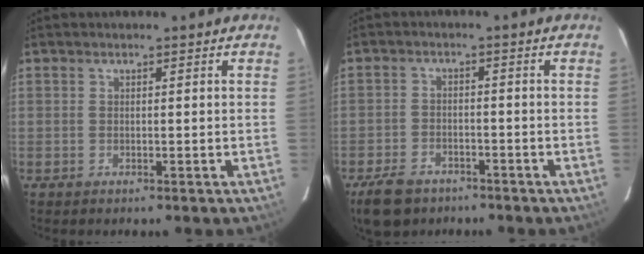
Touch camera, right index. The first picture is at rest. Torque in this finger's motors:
{"motor_torque": [0.55, -0.41, 0.28, 0.05]}